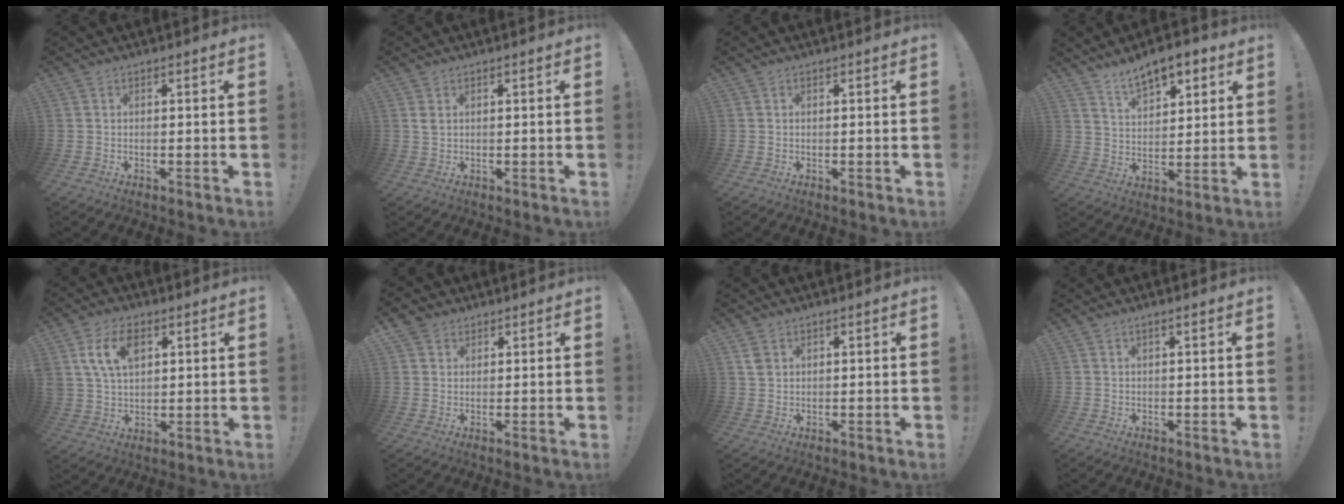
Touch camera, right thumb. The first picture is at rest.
{"total": 1.6, "force": [0.7, 1.0, 1.1], "torque": [-0.018, 0.001, 0.011]}
{"total": 0.0}
{"total": 9.9, "force": [7.1, 4.7, 5.0], "torque": [-0.072, -0.039, 0.130]}
{"total": 10.8, "force": [4.5, 6.9, 7.0], "torque": [-0.132, 0.001, 0.086]}
{"total": 3.8, "force": [2.5, 2.7, 0.9], "torque": [-0.014, -0.011, 0.048]}
{"total": 2.8, "force": [1.5, 1.9, 1.4], "torque": [-0.016, -0.003, 0.027]}
{"total": 1.1, "force": [0.6, -0.1, 0.9], "torque": [-0.023, 0.002, 0.011]}